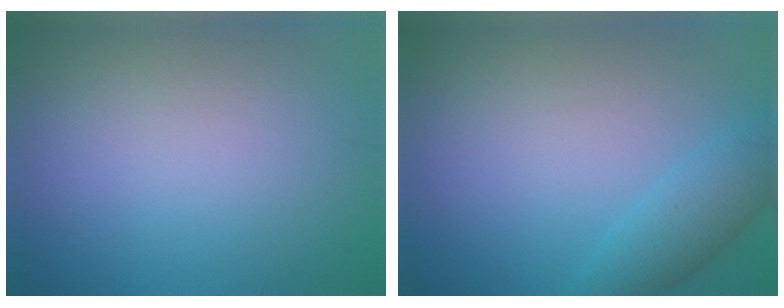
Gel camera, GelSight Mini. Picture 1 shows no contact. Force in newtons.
{"total": 3.0, "press": 3.0, "slide": 0.2}